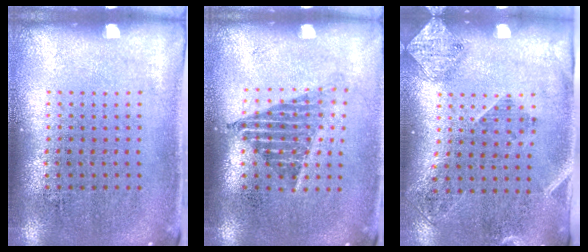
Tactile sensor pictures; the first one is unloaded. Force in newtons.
{"total": 1.2, "press": 1.0, "slide": 0.8}
{"total": 1.7, "press": 1.3, "slide": 1.1}